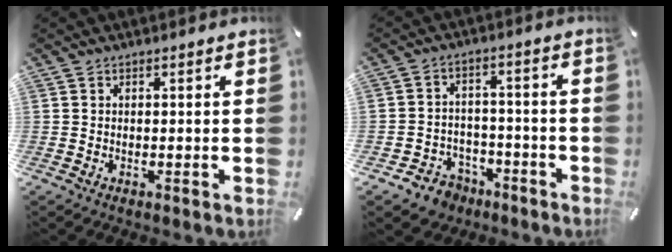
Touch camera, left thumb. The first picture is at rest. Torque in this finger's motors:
{"motor_torque": [-0.31, 0.42, 0.34, 0.42, 0.01]}